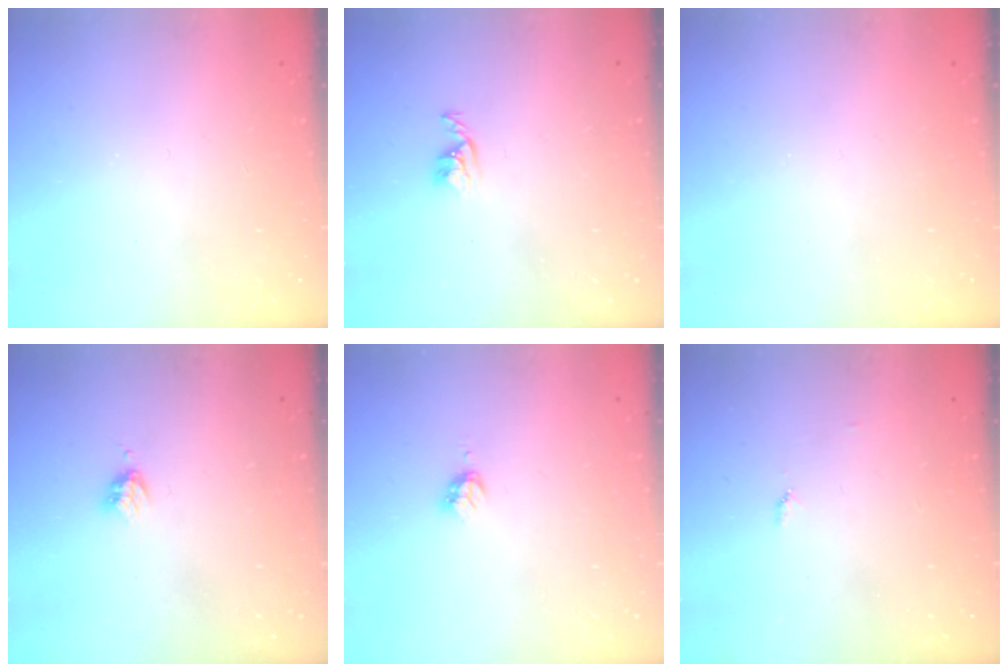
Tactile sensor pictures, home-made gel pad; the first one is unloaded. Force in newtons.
{"total": 3.7, "press": 3.6, "slide": 0.6}
{"total": 0.0}
{"total": 3.2, "press": 3.2, "slide": 0.3}
{"total": 2.9, "press": 2.8, "slide": 0.4}
{"total": 4.5, "press": 4.5, "slide": 0.6}